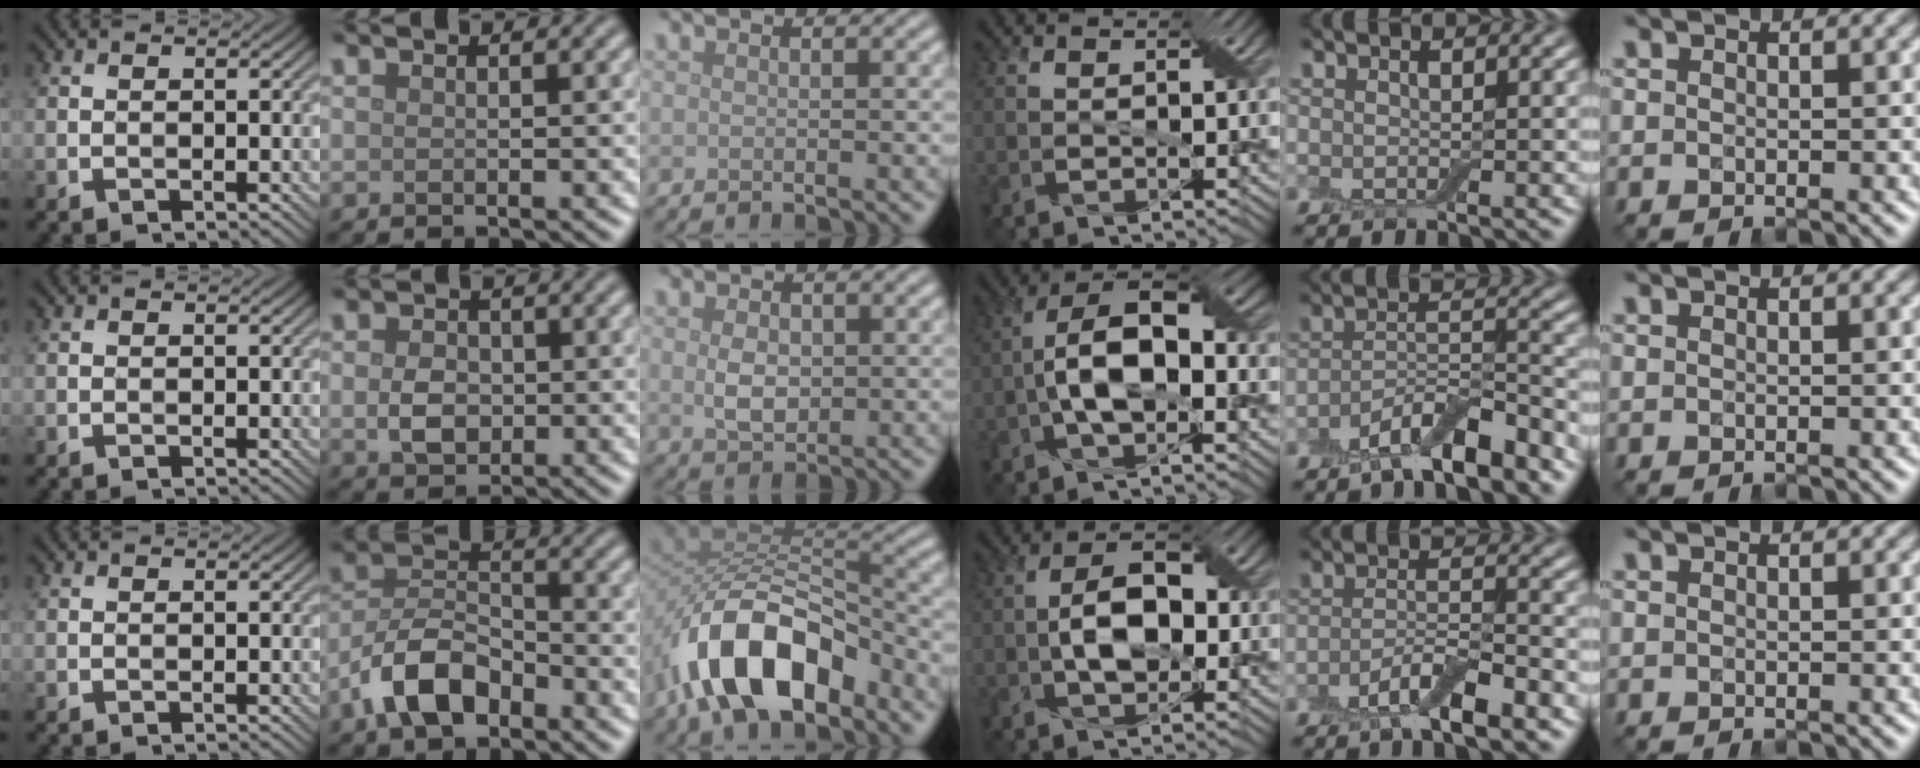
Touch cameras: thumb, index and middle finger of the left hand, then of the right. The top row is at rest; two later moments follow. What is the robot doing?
{"motion": "fold", "object": "apron"}